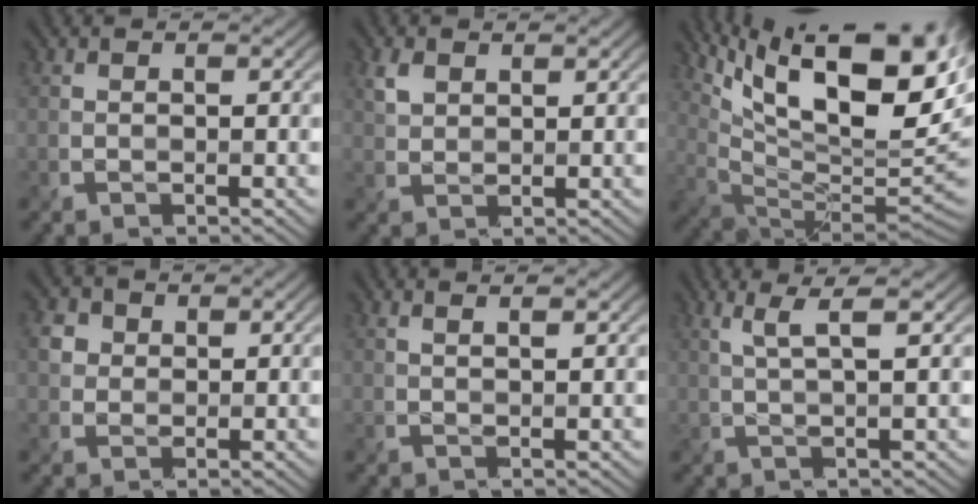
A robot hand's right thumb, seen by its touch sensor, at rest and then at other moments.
{"total": 2.4, "force": [1.4, 1.5, 1.2], "torque": [-0.037, 0.000, 0.032]}
{"total": 17.7, "force": [8.5, 6.8, 14.0], "torque": [-0.221, 0.017, 0.146]}
{"total": 2.6, "force": [0.8, 2.4, 0.7], "torque": [-0.027, 0.003, 0.016]}
{"total": 2.4, "force": [1.5, 0.7, 1.7], "torque": [-0.014, 0.002, 0.014]}
{"total": 3.8, "force": [1.6, 0.3, 3.4], "torque": [-0.066, 0.005, 0.035]}